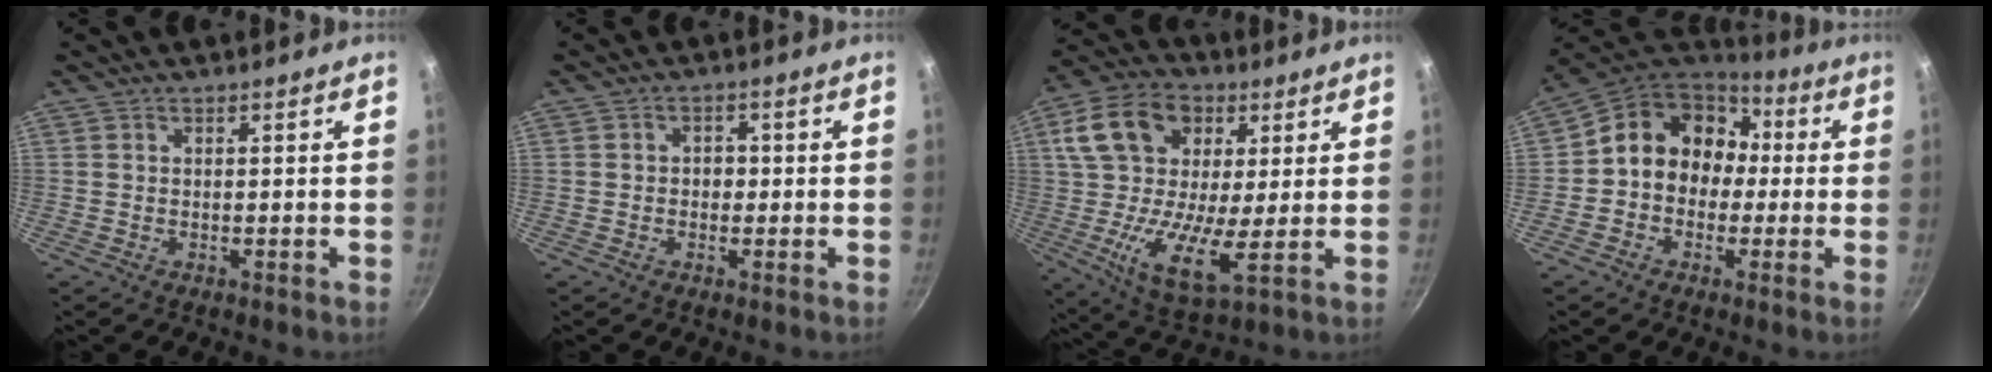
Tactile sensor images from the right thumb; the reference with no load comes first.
{"total": 2.2, "force": [-0.3, 2.0, 1.1], "torque": [-0.005, 0.006, -0.007]}
{"total": 19.1, "force": [4.1, 11.5, 14.7], "torque": [-0.244, -0.008, 0.054]}
{"total": 13.6, "force": [0.6, 11.7, 6.8], "torque": [-0.067, 0.042, -0.010]}